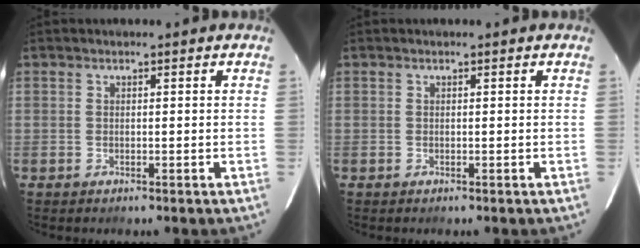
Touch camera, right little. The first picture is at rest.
{"total": 0.0}